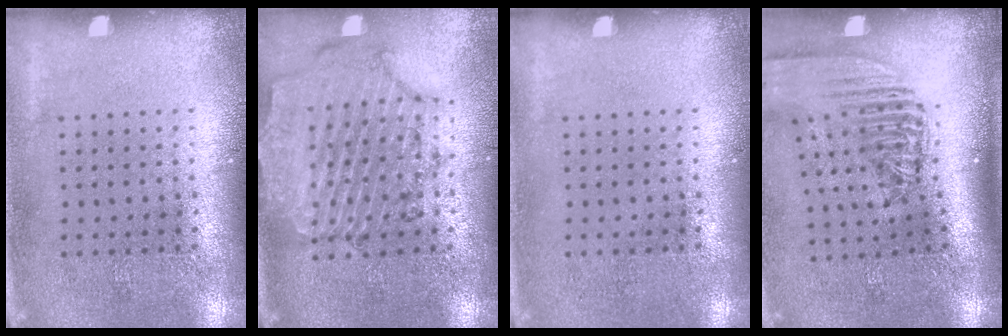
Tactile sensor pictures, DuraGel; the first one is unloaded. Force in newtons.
{"total": 1.4, "press": 1.4, "slide": 0.2}
{"total": 0.0}
{"total": 2.4, "press": 1.8, "slide": 1.5}